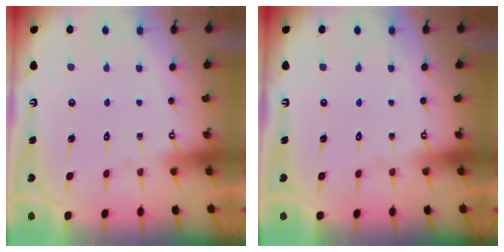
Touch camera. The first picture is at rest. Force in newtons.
{"total": 0.0}